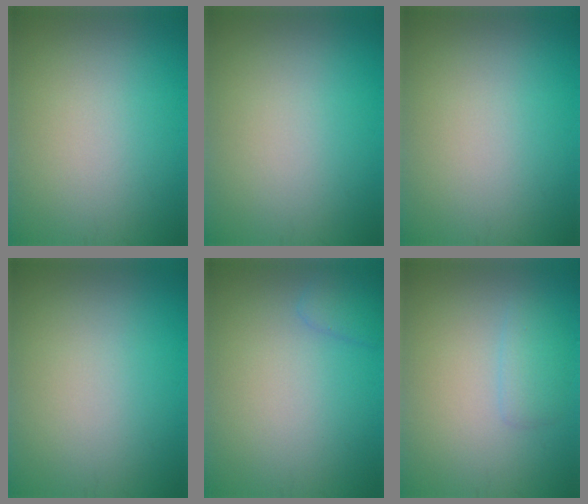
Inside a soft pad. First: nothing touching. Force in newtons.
{"total": 0.0}
{"total": 0.0}
{"total": 0.0}
{"total": 1.5, "press": 1.5, "slide": 0.2}
{"total": 1.6, "press": 1.6, "slide": 0.2}